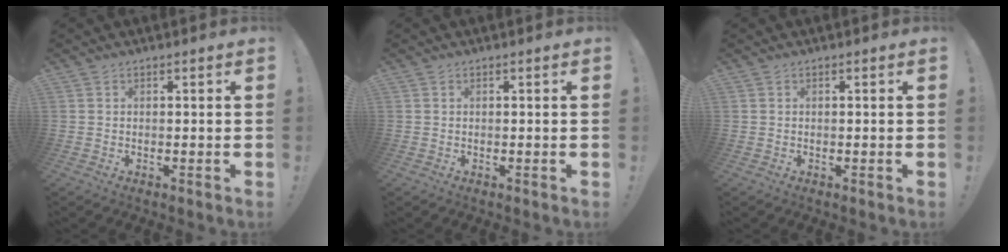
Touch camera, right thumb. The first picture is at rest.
{"total": 0.0}
{"total": 0.0}